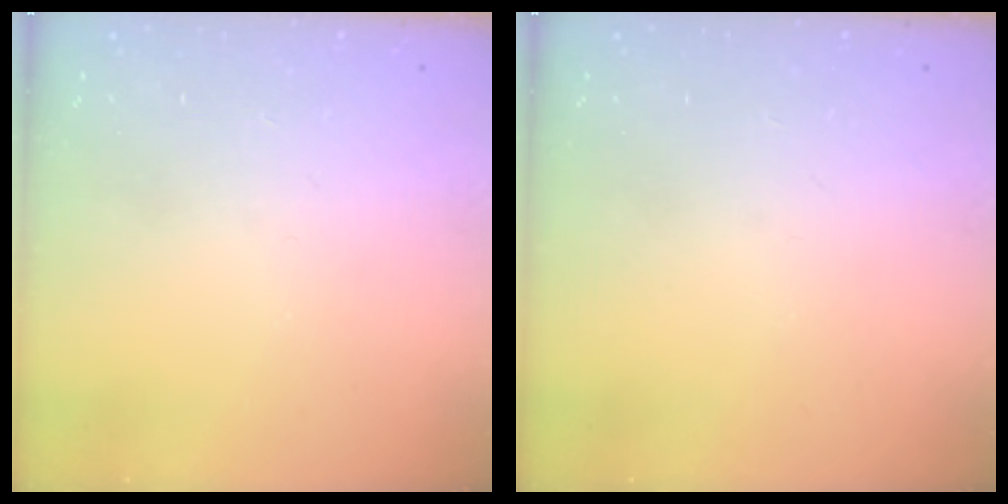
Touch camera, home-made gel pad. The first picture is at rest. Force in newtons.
{"total": 0.0}